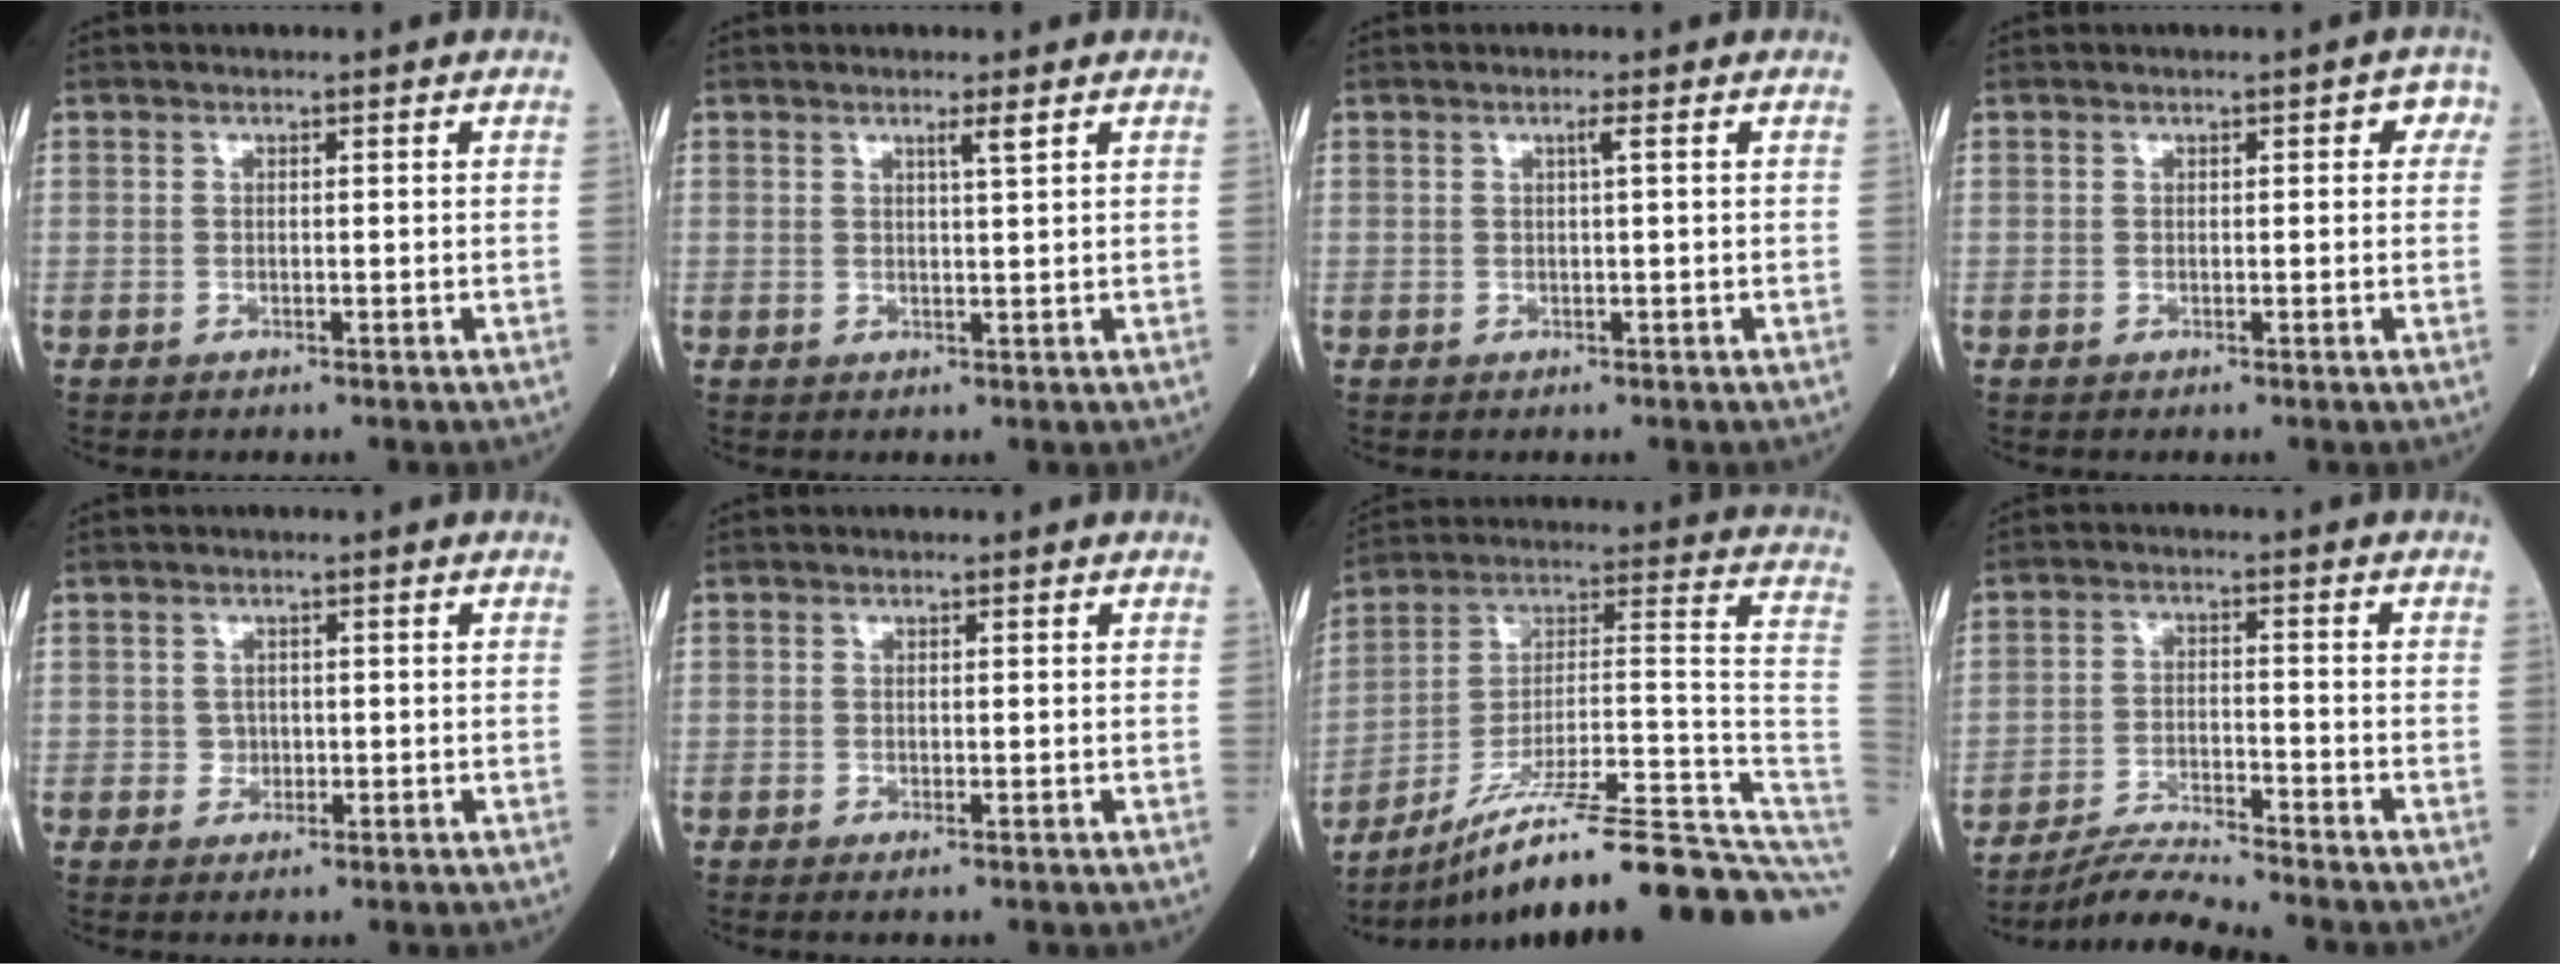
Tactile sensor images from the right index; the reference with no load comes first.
{"total": 1.6, "force": [1.0, -0.4, 1.2], "torque": [-0.024, -0.004, 0.019]}
{"total": 0.9, "force": [0.3, -0.3, 0.8], "torque": [-0.018, 0.000, 0.006]}
{"total": 2.1, "force": [0.5, 1.1, 1.6], "torque": [-0.012, 0.020, 0.003]}
{"total": 1.3, "force": [-0.1, 1.2, 0.5], "torque": [-0.006, 0.002, 0.000]}
{"total": 0.7, "force": [-0.3, 0.0, 0.6], "torque": [-0.013, -0.002, -0.004]}
{"total": 25.4, "force": [-19.9, 0.5, 15.8], "torque": [-0.144, 0.036, -0.310]}
{"total": 6.2, "force": [-5.9, -1.6, 0.9], "torque": [-0.020, -0.016, -0.110]}